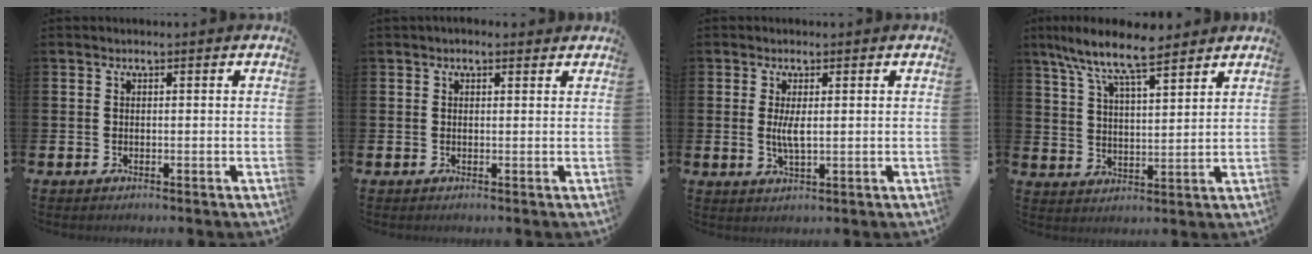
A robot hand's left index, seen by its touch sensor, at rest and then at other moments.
{"total": 0.8, "force": [0.6, 0.3, 0.3], "torque": [0.000, 0.004, 0.010]}
{"total": 2.9, "force": [0.5, 0.9, 2.8], "torque": [-0.047, 0.000, 0.006]}
{"total": 9.2, "force": [8.0, 1.7, 4.2], "torque": [-0.099, -0.033, 0.142]}